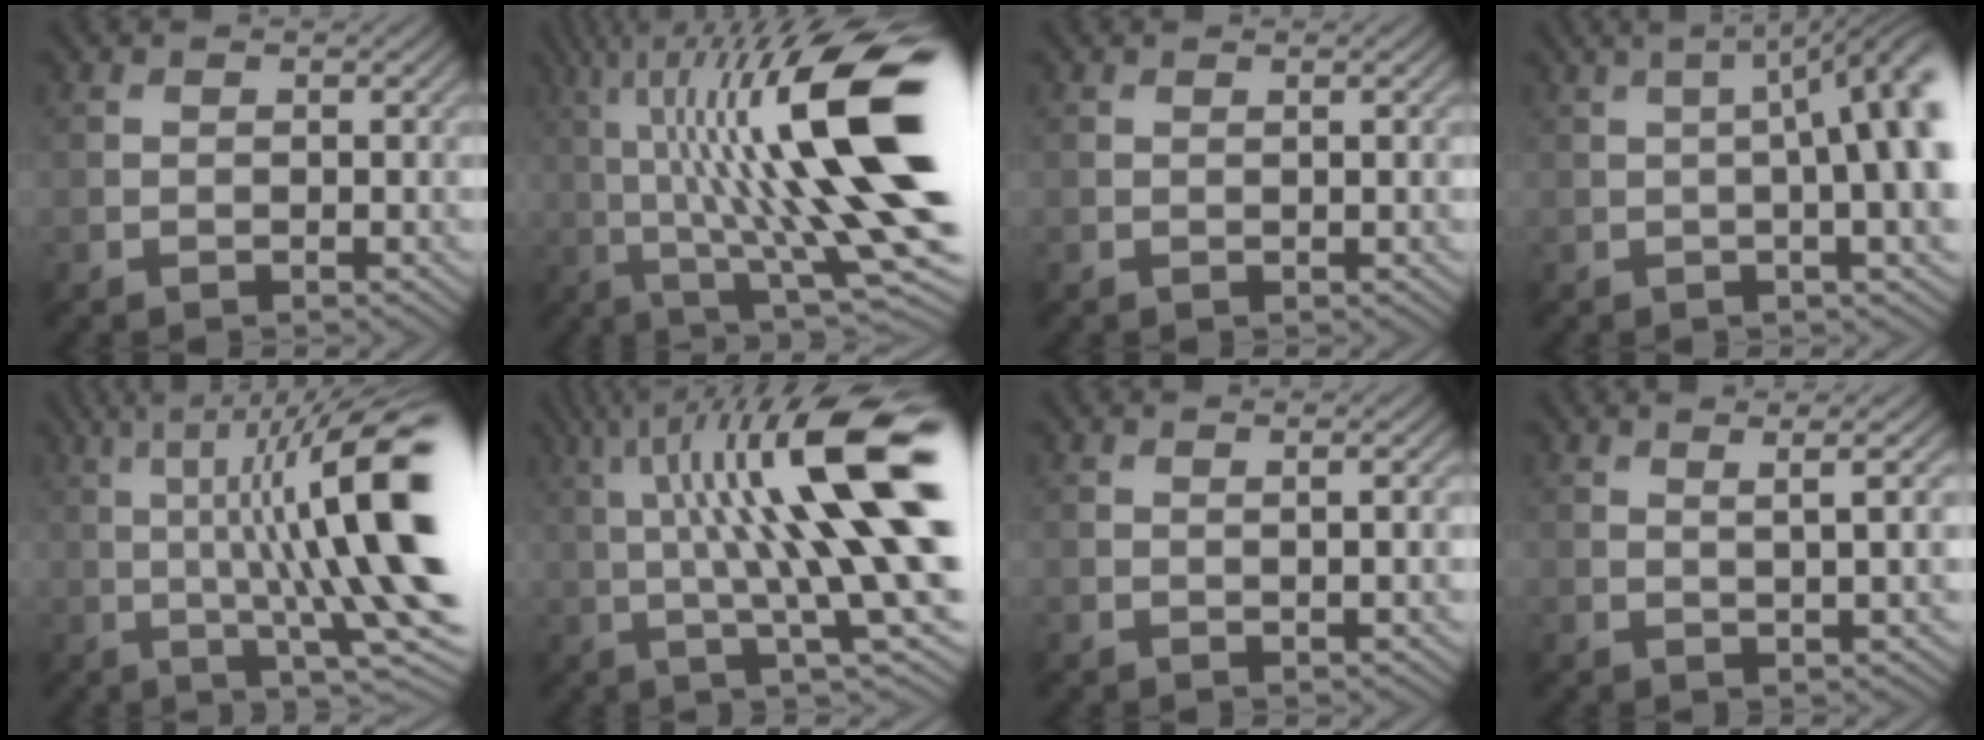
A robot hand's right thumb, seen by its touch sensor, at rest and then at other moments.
{"total": 19.5, "force": [3.6, 5.1, 18.4], "torque": [-0.306, 0.035, 0.077]}
{"total": 1.2, "force": [0.3, 0.3, 1.1], "torque": [-0.012, 0.007, 0.003]}
{"total": 14.1, "force": [1.3, 4.5, 13.3], "torque": [-0.143, 0.032, 0.010]}
{"total": 17.8, "force": [1.6, 4.5, 17.2], "torque": [-0.262, 0.027, 0.038]}
{"total": 17.7, "force": [3.5, 3.9, 16.9], "torque": [-0.281, 0.024, 0.079]}
{"total": 2.4, "force": [0.6, 0.6, 2.3], "torque": [-0.028, 0.011, 0.009]}
{"total": 4.4, "force": [1.8, 0.6, 3.9], "torque": [-0.063, 0.016, 0.035]}